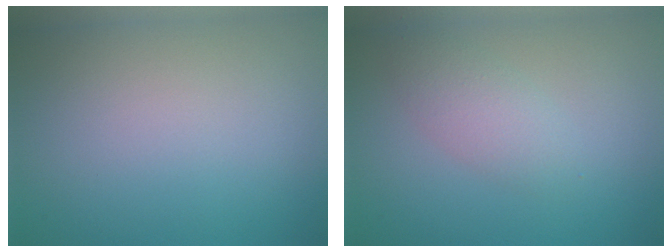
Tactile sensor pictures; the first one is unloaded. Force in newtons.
{"total": 2.4, "press": 2.4, "slide": 0.0}